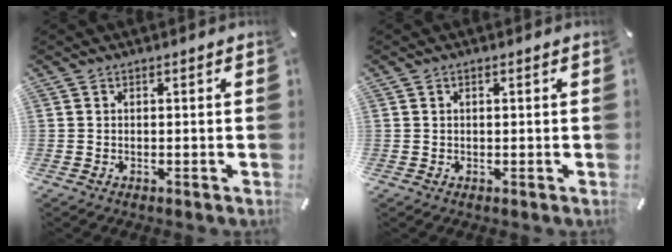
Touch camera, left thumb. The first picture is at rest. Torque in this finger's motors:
{"motor_torque": [-0.08, -0.36, 0.07, 0.19, -0.03]}